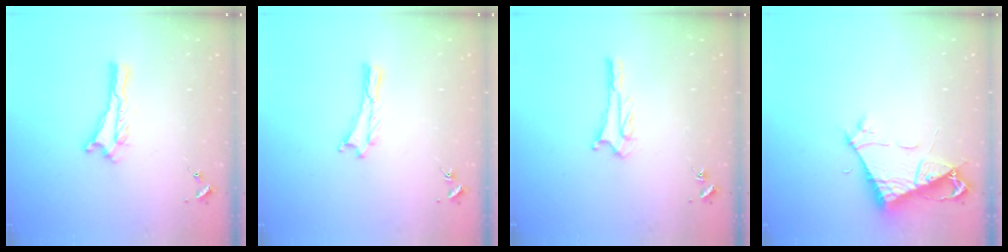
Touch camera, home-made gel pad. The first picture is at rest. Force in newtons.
{"total": 0.0}
{"total": 2.8, "press": 2.8, "slide": 0.2}
{"total": 7.0, "press": 7.0, "slide": 0.5}